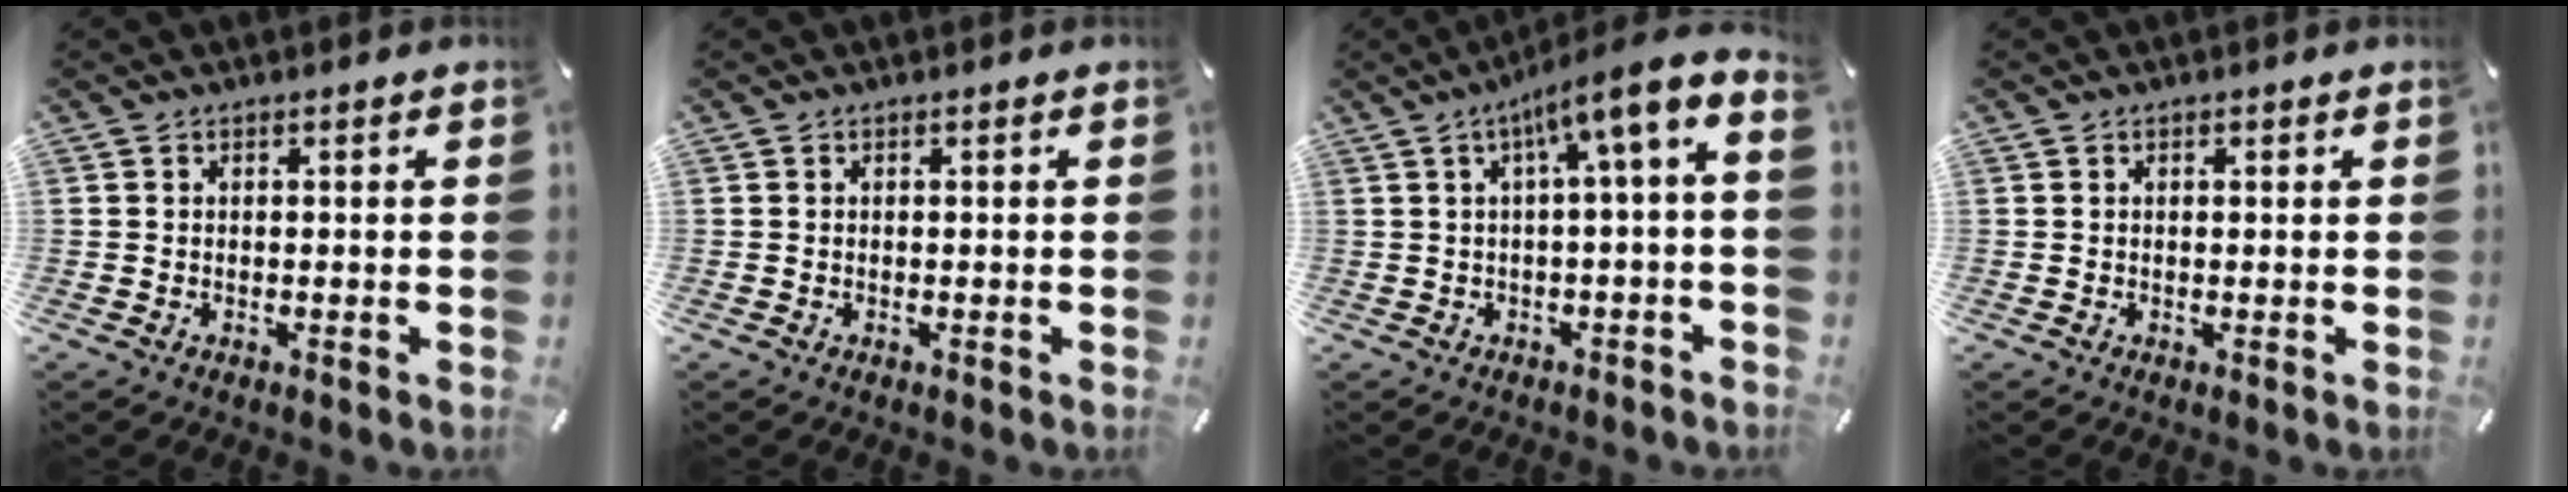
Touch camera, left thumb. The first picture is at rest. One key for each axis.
{"total": 0.0}
{"total": 8.4, "fx": 2.6, "fy": 0.4, "fz": 8.0, "tx": -0.135, "ty": -0.032, "tz": 0.040}
{"total": 0.6, "fx": 0.2, "fy": 0.4, "fz": 0.4, "tx": -0.009, "ty": 0.002, "tz": 0.004}